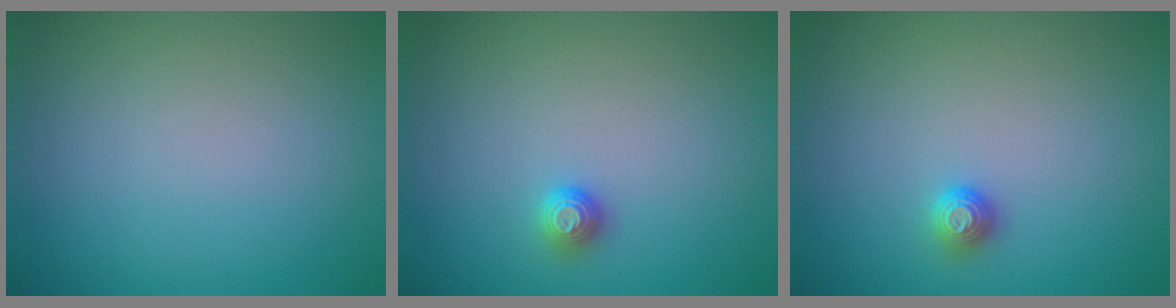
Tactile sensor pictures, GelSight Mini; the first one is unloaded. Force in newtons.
{"total": 1.1, "press": 1.0, "slide": 0.4}
{"total": 1.1, "press": 1.0, "slide": 0.4}